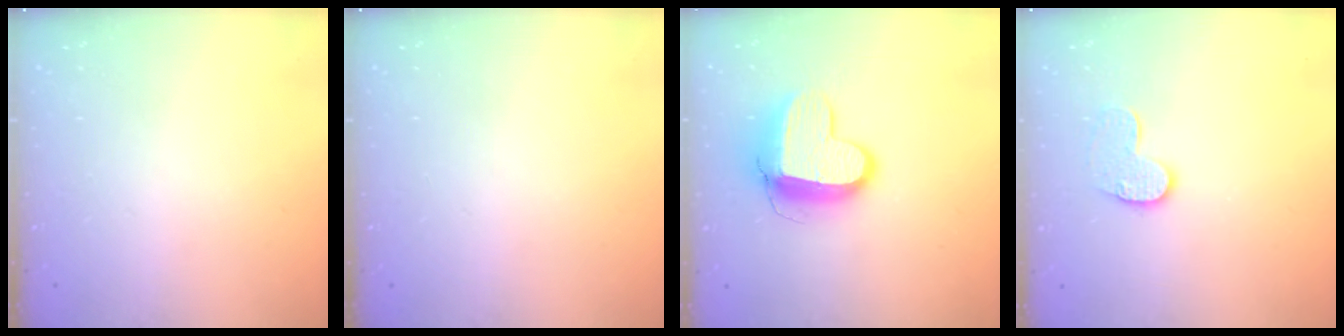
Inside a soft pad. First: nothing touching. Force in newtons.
{"total": 0.0}
{"total": 12.4, "press": 12.3, "slide": 1.3}
{"total": 9.1, "press": 9.0, "slide": 0.6}